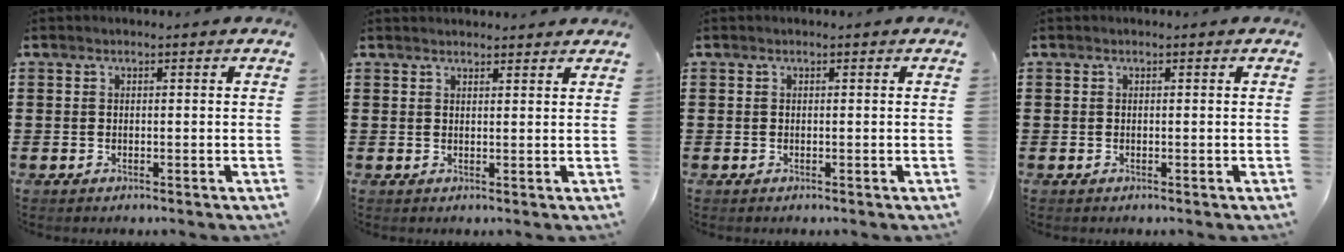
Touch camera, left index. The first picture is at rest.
{"total": 1.4, "force": [1.4, 0.2, 0.1], "torque": [-0.005, 0.001, 0.027]}
{"total": 0.0}
{"total": 0.0}